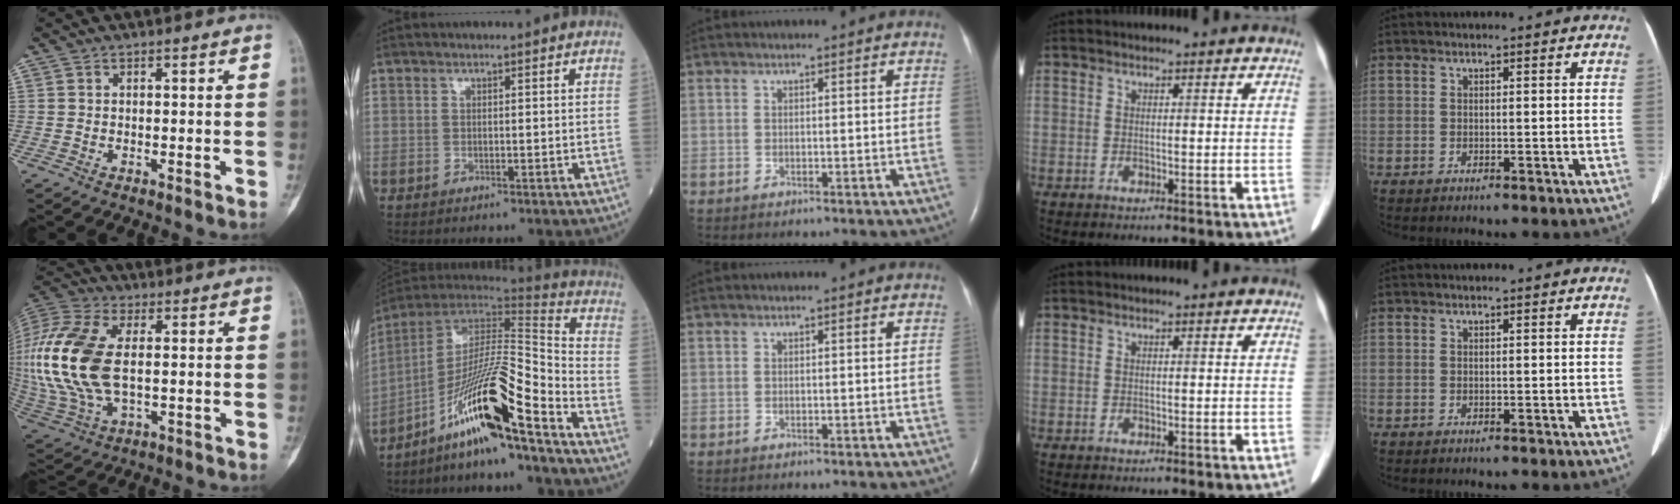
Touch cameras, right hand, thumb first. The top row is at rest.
{"thumb": {"total": 21.5, "force": [0.9, 11.9, 17.9], "torque": [-0.420, 0.000, 0.021]}, "index": {"total": 16.8, "force": [-11.1, 0.1, 12.6], "torque": [-0.236, -0.005, -0.203]}}